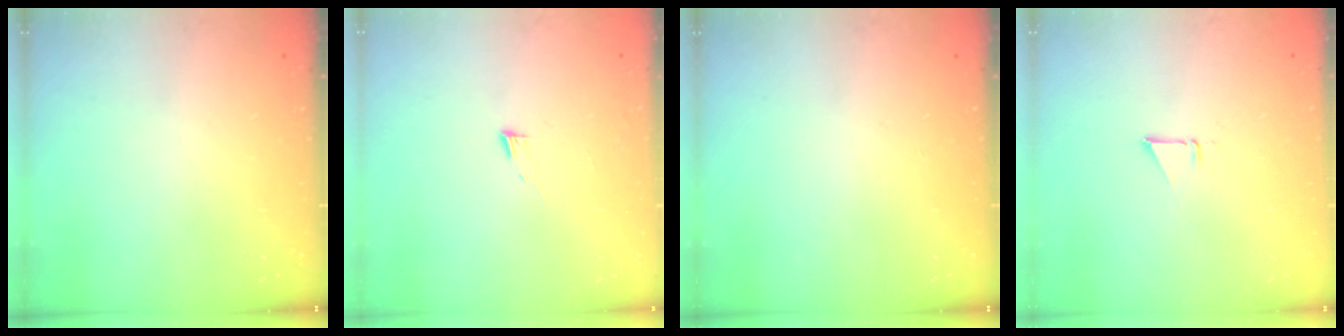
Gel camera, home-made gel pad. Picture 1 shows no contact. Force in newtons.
{"total": 4.9, "press": 4.9, "slide": 0.5}
{"total": 0.0}
{"total": 2.5, "press": 2.5, "slide": 0.1}